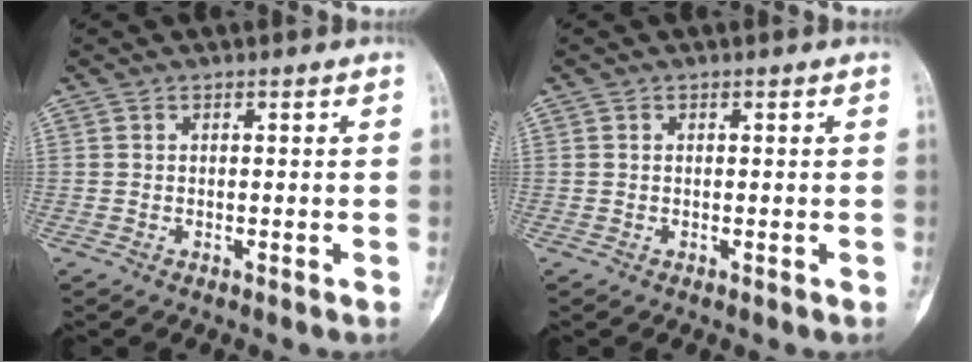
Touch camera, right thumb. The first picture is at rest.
{"total": 0.0}